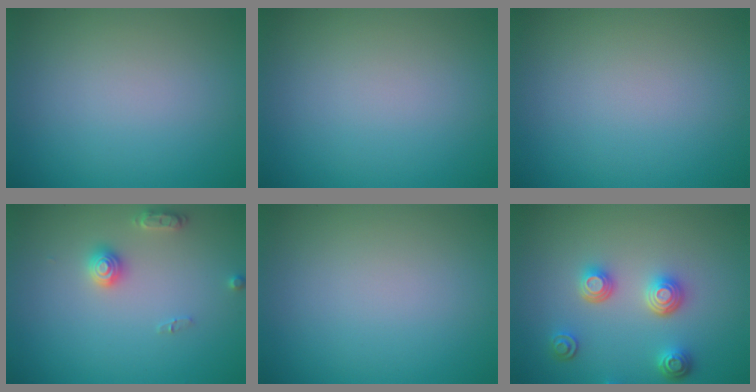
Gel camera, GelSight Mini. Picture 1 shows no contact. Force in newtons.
{"total": 0.0}
{"total": 0.0}
{"total": 2.2, "press": 2.2, "slide": 0.1}
{"total": 0.0}
{"total": 3.6, "press": 3.0, "slide": 2.0}